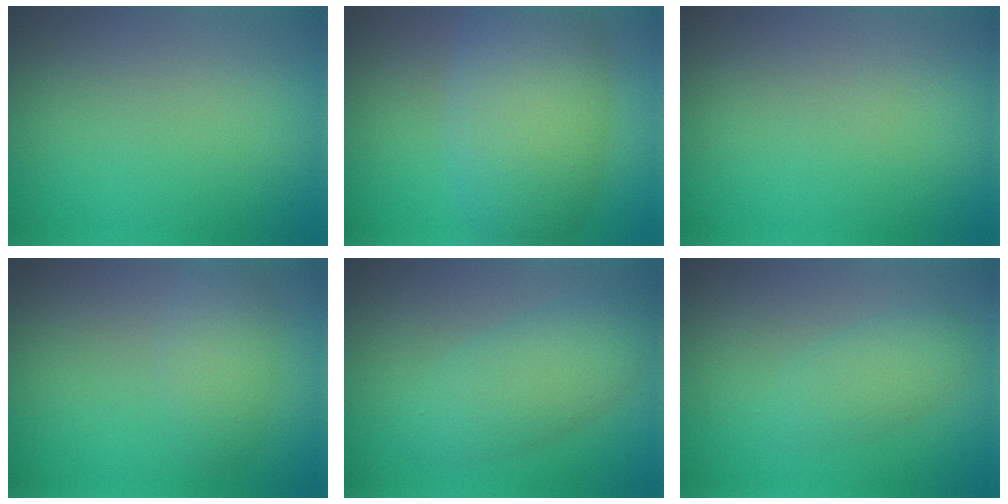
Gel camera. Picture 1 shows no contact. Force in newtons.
{"total": 8.5, "press": 8.5, "slide": 0.3}
{"total": 0.0}
{"total": 2.5, "press": 2.5, "slide": 0.2}
{"total": 4.2, "press": 4.2, "slide": 0.1}
{"total": 2.5, "press": 2.5, "slide": 0.1}